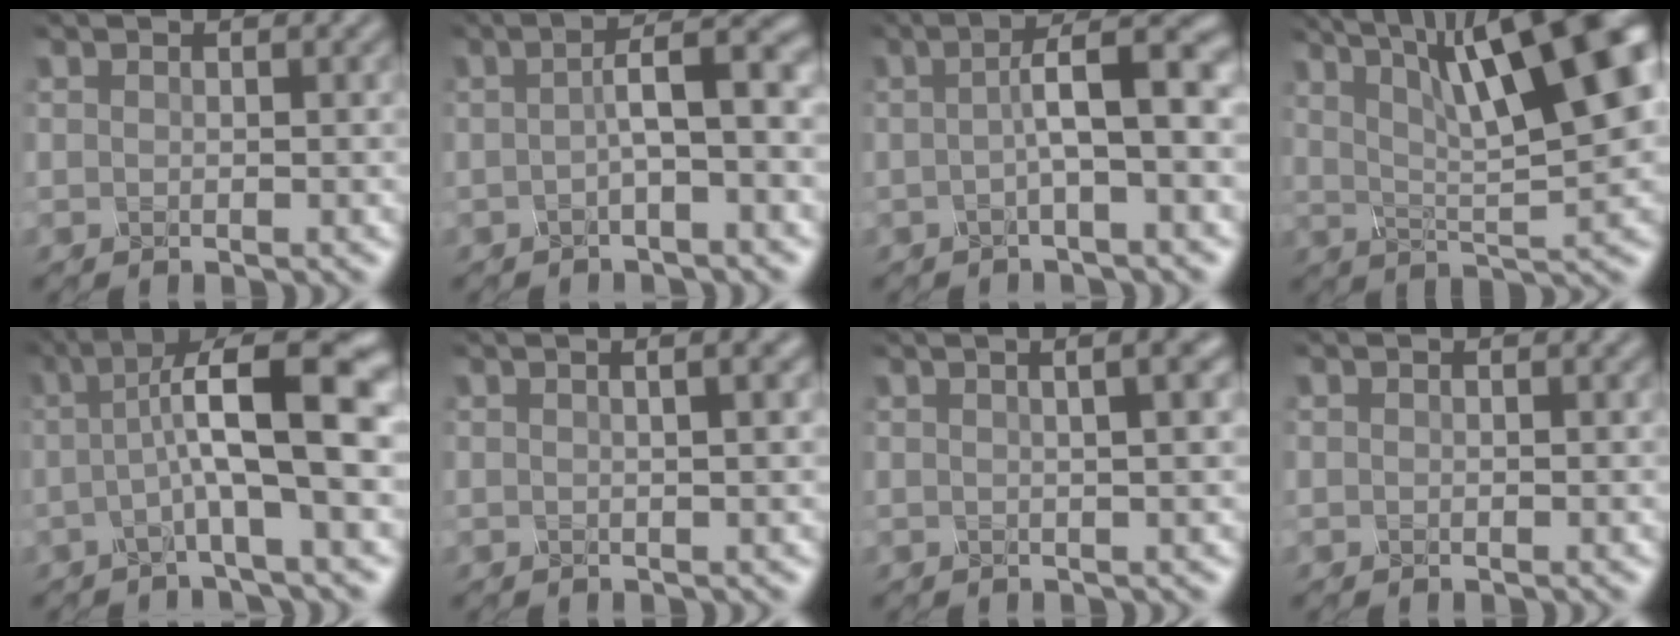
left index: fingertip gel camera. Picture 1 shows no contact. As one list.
[{"total": 4.1, "force": [-0.5, 0.9, 3.9], "torque": [-0.066, 0.011, -0.011]}, {"total": 5.2, "force": [-0.2, 1.1, 5.1], "torque": [-0.082, 0.012, -0.007]}, {"total": 14.8, "force": [5.8, 4.6, 12.8], "torque": [-0.176, 0.026, 0.085]}, {"total": 8.8, "force": [0.2, 2.1, 8.5], "torque": [-0.127, 0.018, -0.006]}, {"total": 5.8, "force": [2.4, 2.8, 4.5], "torque": [-0.020, 0.041, -0.003]}, {"total": 7.7, "force": [3.2, 3.7, 5.9], "torque": [-0.023, 0.052, 0.002]}, {"total": 0.0}]